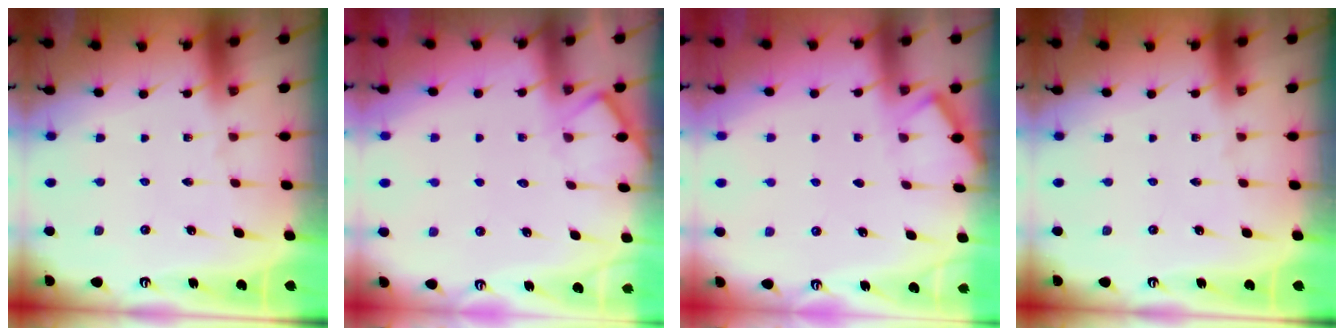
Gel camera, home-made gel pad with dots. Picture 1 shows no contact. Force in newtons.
{"total": 6.8, "press": 6.8, "slide": 0.5}
{"total": 2.7, "press": 2.6, "slide": 0.3}
{"total": 0.0}